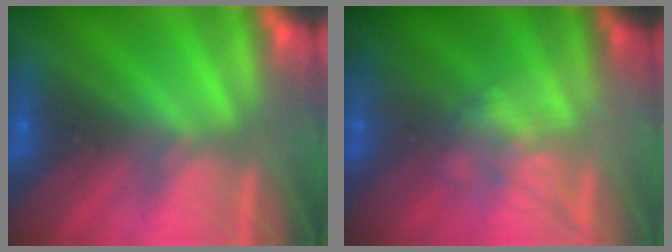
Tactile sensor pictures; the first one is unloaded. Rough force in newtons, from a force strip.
{"total": 7.4}